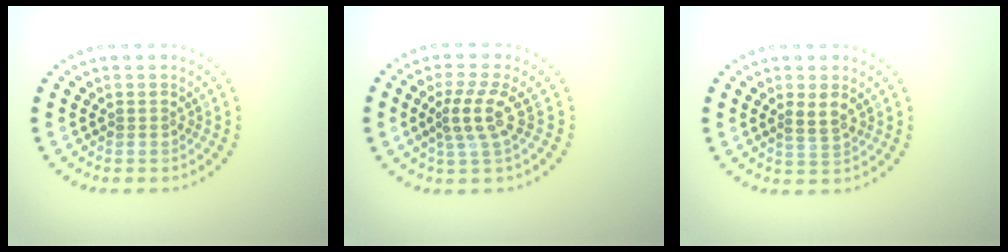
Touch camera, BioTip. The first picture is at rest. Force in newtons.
{"total": 2.9, "press": 2.3, "slide": 1.7}
{"total": 1.8, "press": 1.7, "slide": 0.8}